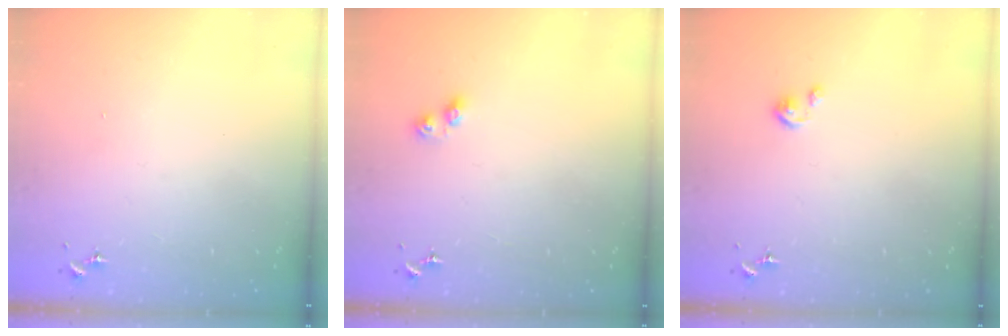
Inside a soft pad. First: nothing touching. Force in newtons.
{"total": 5.1, "press": 5.1, "slide": 0.5}
{"total": 2.5, "press": 2.5, "slide": 0.3}